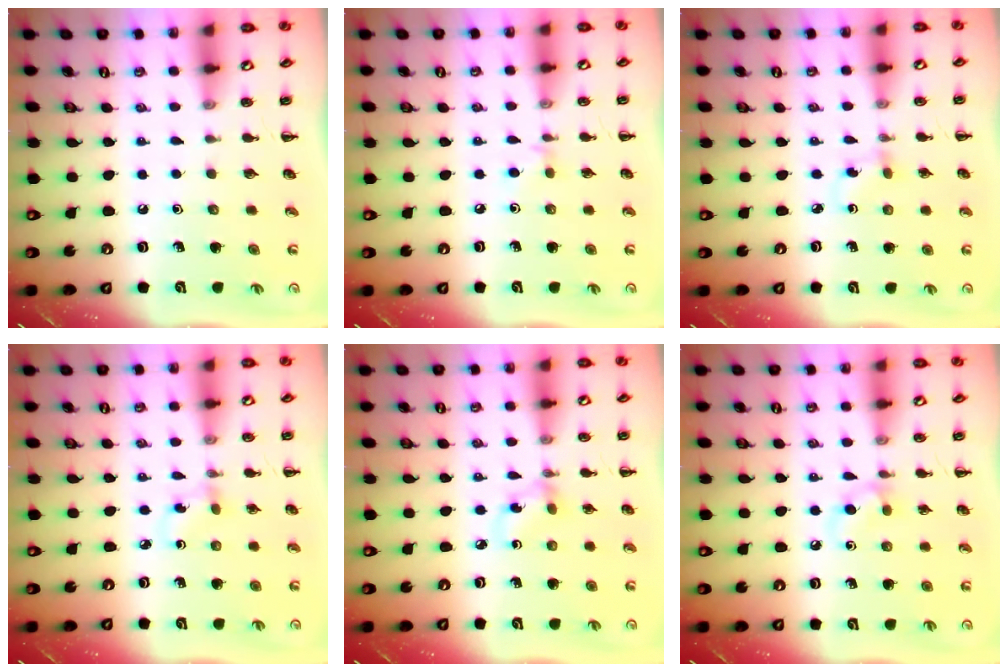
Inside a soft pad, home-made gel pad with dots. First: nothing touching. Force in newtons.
{"total": 2.8, "press": 2.6, "slide": 1.1}
{"total": 1.7, "press": 1.5, "slide": 0.8}
{"total": 1.9, "press": 1.7, "slide": 0.7}
{"total": 2.9, "press": 2.8, "slide": 0.9}
{"total": 5.6, "press": 5.3, "slide": 1.6}